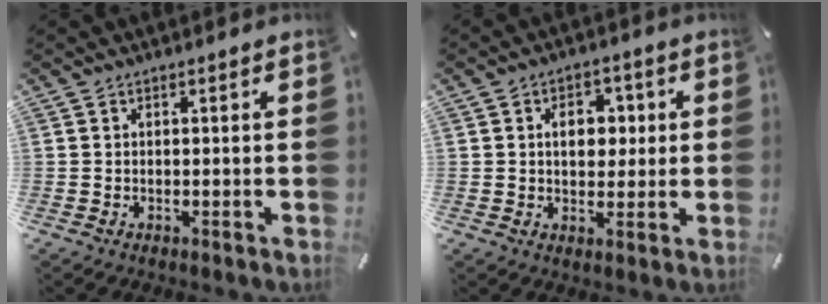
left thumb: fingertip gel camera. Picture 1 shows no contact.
{"total": 7.3, "force": [1.1, 5.5, 4.7], "torque": [-0.054, -0.004, 0.009]}